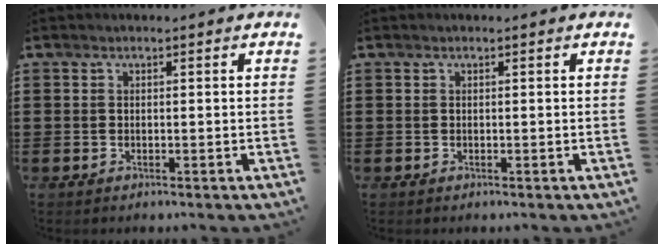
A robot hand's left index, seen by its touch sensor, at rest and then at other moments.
{"total": 0.0}